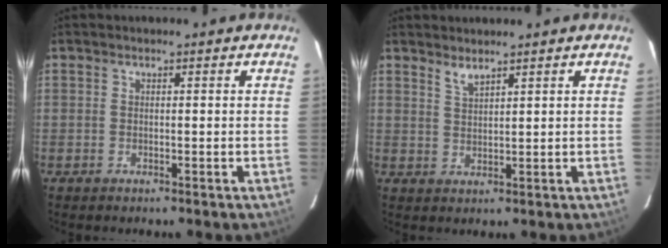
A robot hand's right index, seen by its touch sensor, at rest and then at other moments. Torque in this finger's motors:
{"motor_torque": [-0.15, 0.13, -0.02, 0.02]}